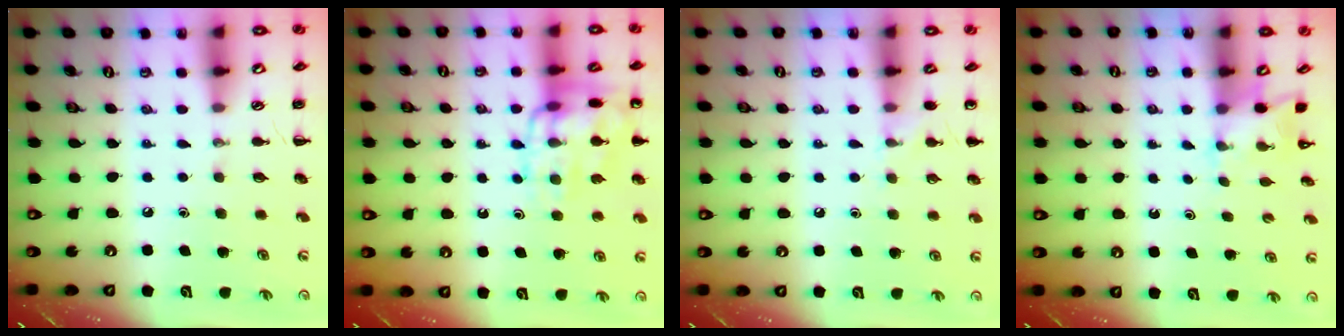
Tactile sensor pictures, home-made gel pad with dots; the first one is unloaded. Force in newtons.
{"total": 14.7, "press": 14.6, "slide": 1.0}
{"total": 6.5, "press": 6.1, "slide": 2.2}
{"total": 2.2, "press": 2.1, "slide": 0.7}